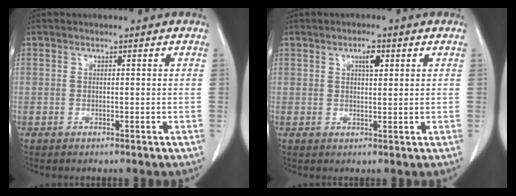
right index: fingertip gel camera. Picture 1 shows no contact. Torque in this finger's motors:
{"motor_torque": [0.02, 0.04, 0.06, 0.01]}